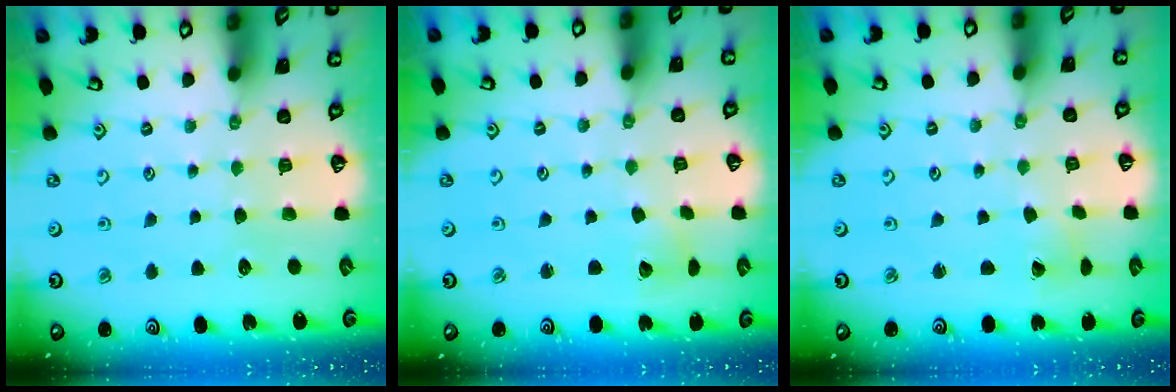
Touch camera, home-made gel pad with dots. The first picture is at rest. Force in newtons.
{"total": 2.5, "press": 2.5, "slide": 0.3}
{"total": 1.7, "press": 1.7, "slide": 0.0}